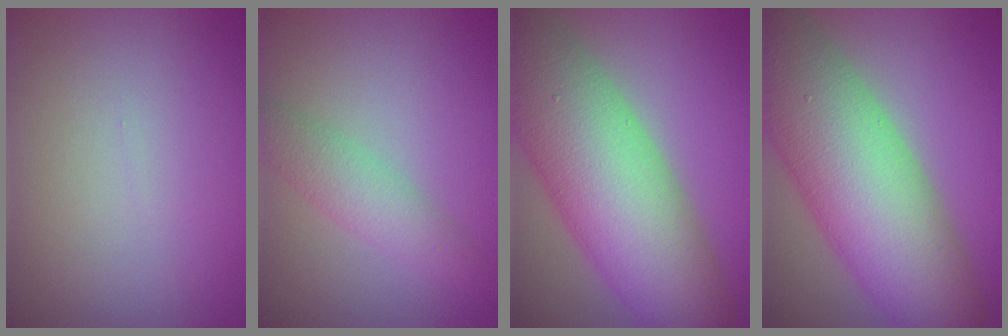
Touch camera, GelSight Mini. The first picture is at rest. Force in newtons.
{"total": 2.8, "press": 2.8, "slide": 0.1}
{"total": 13.4, "press": 13.3, "slide": 0.5}
{"total": 13.4, "press": 13.3, "slide": 0.5}